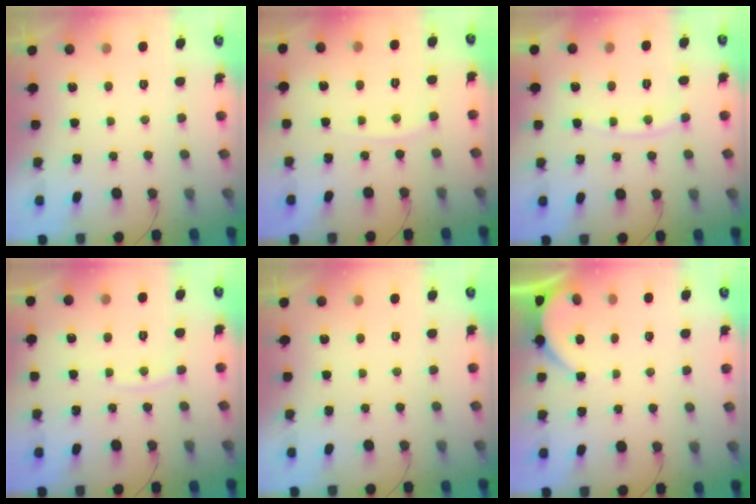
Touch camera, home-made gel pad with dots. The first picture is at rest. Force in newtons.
{"total": 3.9, "press": 3.9, "slide": 0.5}
{"total": 6.2, "press": 6.1, "slide": 1.0}
{"total": 3.9, "press": 3.9, "slide": 0.2}
{"total": 0.0}
{"total": 3.5, "press": 3.5, "slide": 0.3}